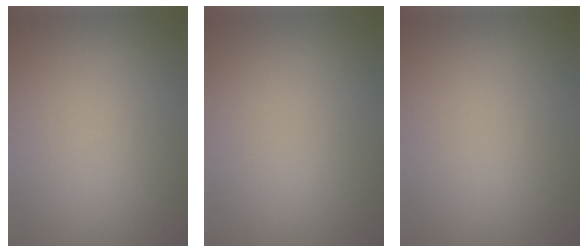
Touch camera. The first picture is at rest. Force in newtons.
{"total": 0.0}
{"total": 0.0}